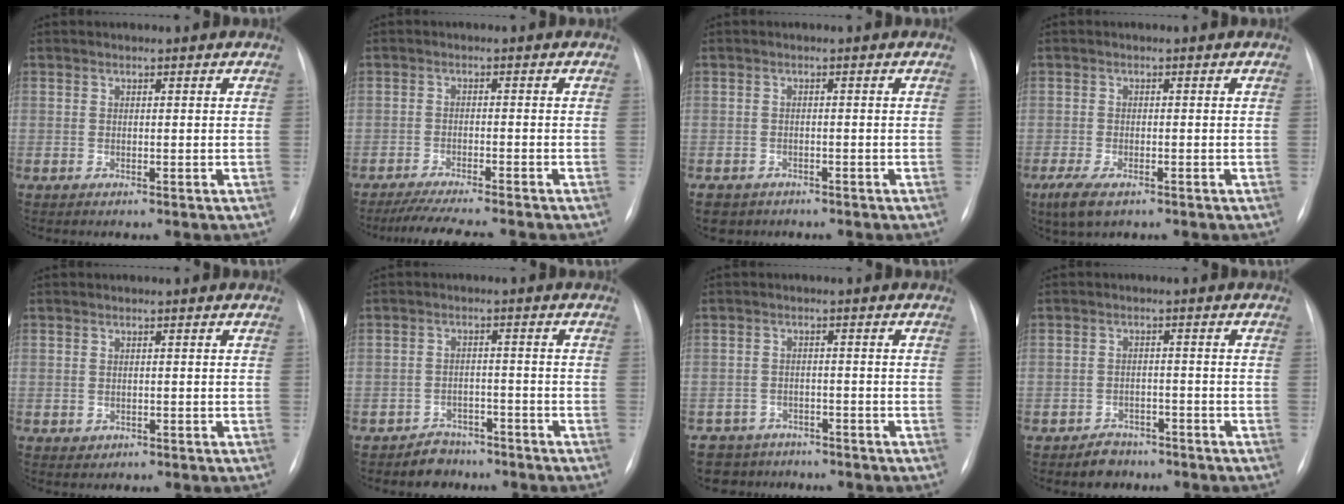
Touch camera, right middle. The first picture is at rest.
{"total": 9.1, "force": [-7.9, 0.3, 4.5], "torque": [-0.064, -0.019, -0.123]}
{"total": 5.0, "force": [-3.5, 3.4, 1.1], "torque": [-0.019, 0.001, -0.049]}
{"total": 4.5, "force": [-2.7, 1.7, 3.2], "torque": [-0.071, -0.009, -0.041]}
{"total": 0.9, "force": [-0.2, 0.8, 0.2], "torque": [-0.002, 0.004, 0.001]}
{"total": 3.8, "force": [-2.9, 2.4, -0.2], "torque": [0.000, 0.012, -0.043]}
{"total": 5.2, "force": [-4.2, 2.9, -0.6], "torque": [0.017, 0.006, -0.065]}
{"total": 3.3, "force": [-2.5, 2.2, 0.4], "torque": [-0.011, 0.011, -0.033]}